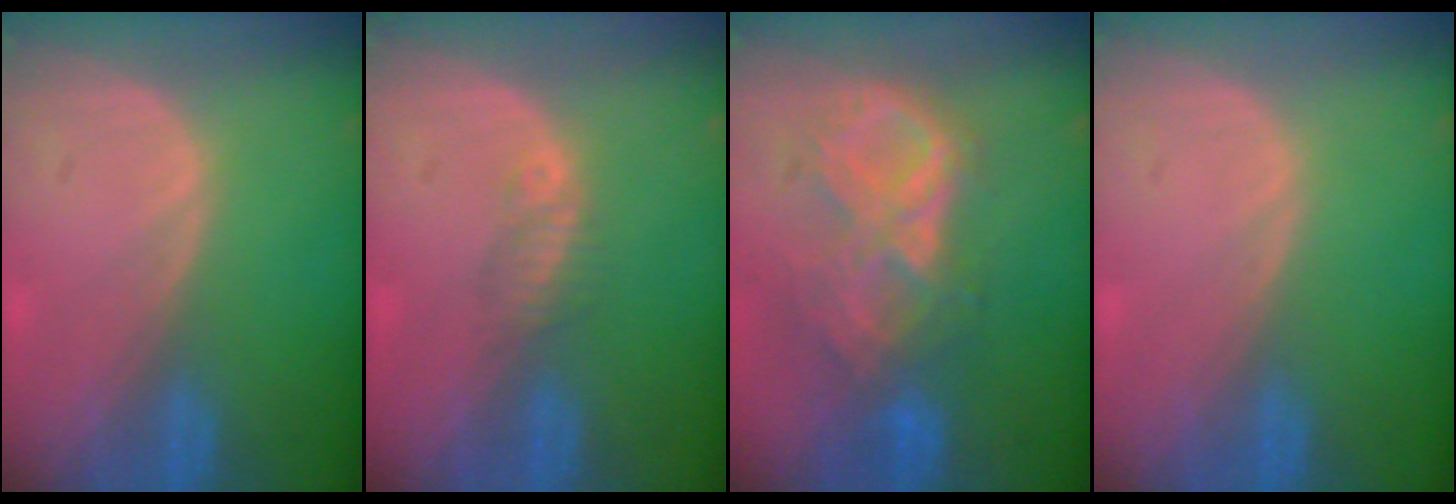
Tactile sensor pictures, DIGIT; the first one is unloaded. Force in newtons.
{"total": 1.8, "press": 1.6, "slide": 0.8}
{"total": 9.2, "press": 7.9, "slide": 4.7}
{"total": 0.0}